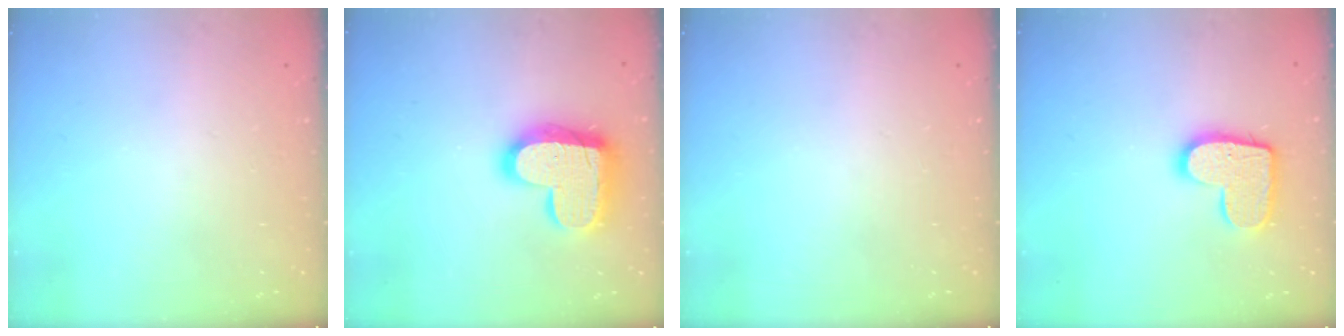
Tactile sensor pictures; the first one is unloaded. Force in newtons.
{"total": 17.9, "press": 17.9, "slide": 1.4}
{"total": 0.0}
{"total": 13.5, "press": 13.5, "slide": 0.8}